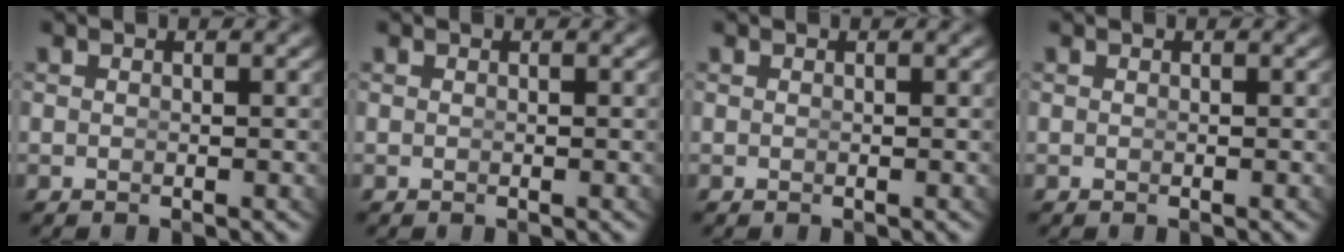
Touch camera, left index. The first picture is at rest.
{"total": 0.0}
{"total": 0.0}
{"total": 0.0}